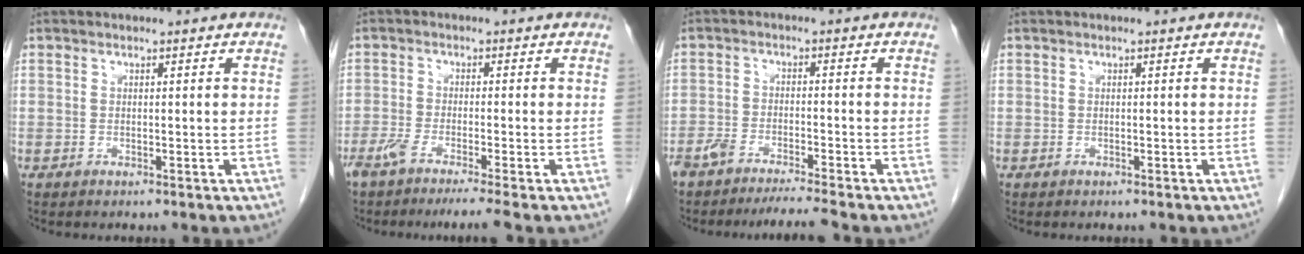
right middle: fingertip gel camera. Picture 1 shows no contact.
{"total": 7.0, "force": [-5.4, -0.7, 4.4], "torque": [-0.067, -0.015, -0.089]}
{"total": 6.5, "force": [-5.7, -0.6, 3.0], "torque": [-0.043, -0.011, -0.096]}
{"total": 0.0}